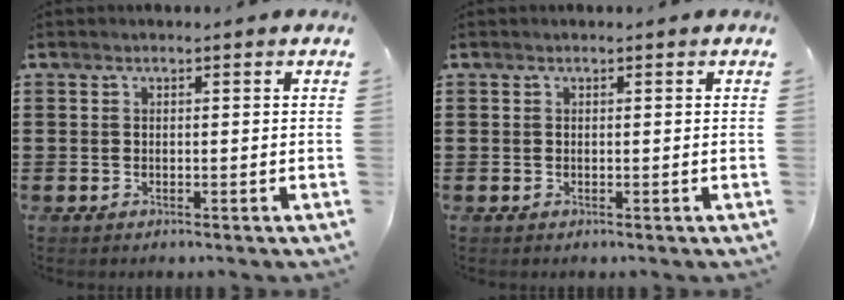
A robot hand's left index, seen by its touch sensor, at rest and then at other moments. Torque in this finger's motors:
{"motor_torque": [0.10, -0.02, 0.04, -0.01]}